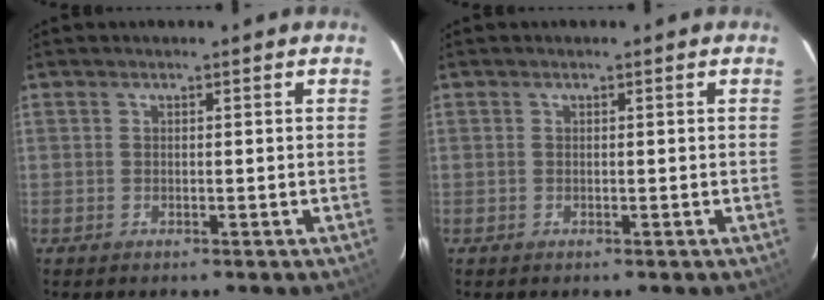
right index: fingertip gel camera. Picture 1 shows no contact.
{"total": 0.0}